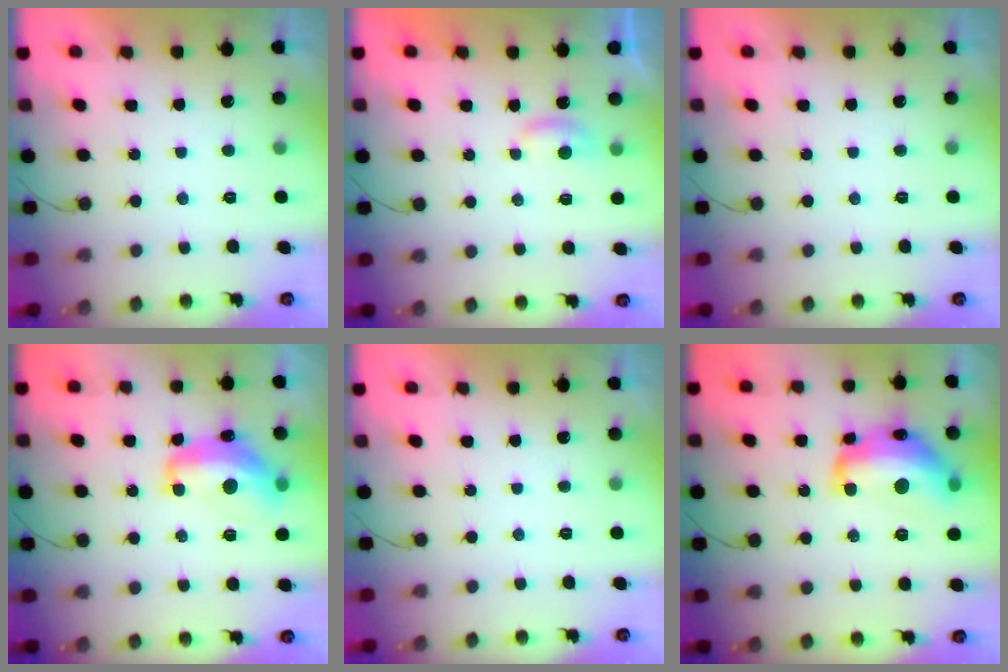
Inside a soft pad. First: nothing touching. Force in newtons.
{"total": 3.6, "press": 3.6, "slide": 0.4}
{"total": 0.0}
{"total": 13.7, "press": 13.7, "slide": 0.8}
{"total": 0.0}
{"total": 17.0, "press": 16.9, "slide": 1.4}